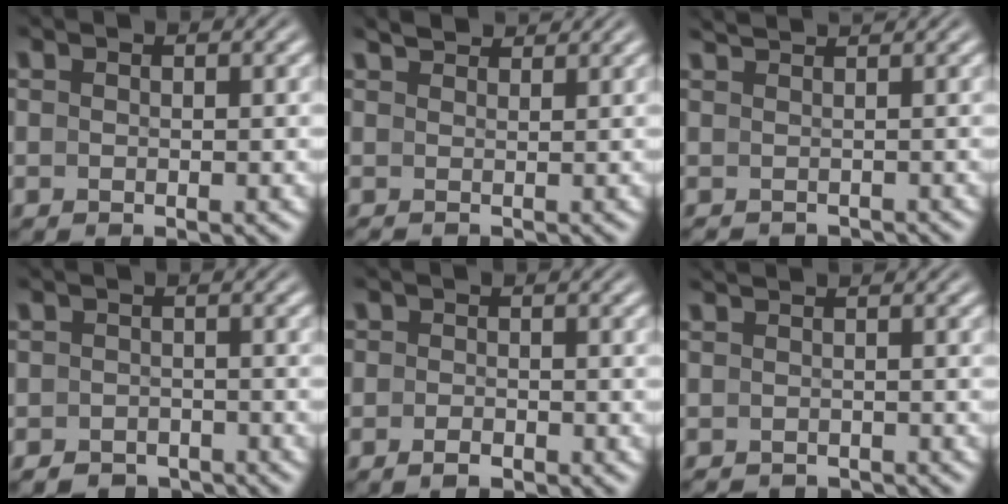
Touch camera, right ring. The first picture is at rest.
{"total": 1.3, "force": [1.2, -0.1, 0.2], "torque": [0.004, -0.008, 0.033]}
{"total": 0.7, "force": [-0.7, -0.1, 0.2], "torque": [0.002, -0.012, 0.001]}
{"total": 3.9, "force": [-3.6, 1.5, -0.1], "torque": [0.006, -0.018, -0.055]}
{"total": 1.3, "force": [-1.2, 0.4, 0.0], "torque": [0.004, -0.006, -0.020]}
{"total": 1.9, "force": [-1.9, -0.1, -0.2], "torque": [0.005, -0.014, -0.023]}